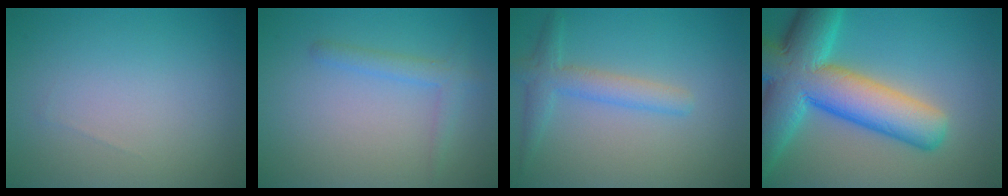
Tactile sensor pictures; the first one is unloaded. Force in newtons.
{"total": 1.9, "press": 1.9, "slide": 0.1}
{"total": 2.8, "press": 2.8, "slide": 0.1}
{"total": 12.5, "press": 12.5, "slide": 0.7}